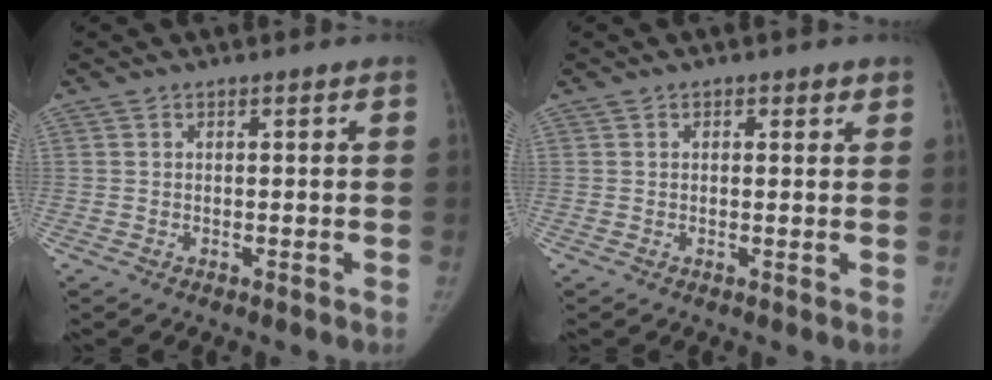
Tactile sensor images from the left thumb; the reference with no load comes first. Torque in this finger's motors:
{"motor_torque": [0.03, 0.22, -0.08, 0.24, 0.05]}